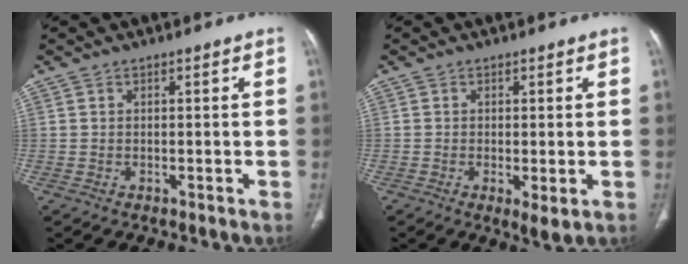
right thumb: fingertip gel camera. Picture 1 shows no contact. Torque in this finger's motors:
{"motor_torque": [-0.20, 0.23, 0.00, -0.05, -0.03]}